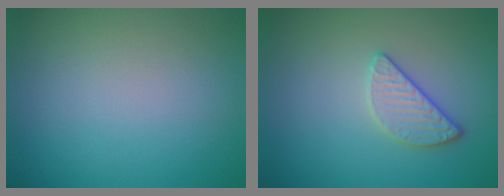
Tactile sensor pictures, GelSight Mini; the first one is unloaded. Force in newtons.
{"total": 2.4, "press": 2.2, "slide": 0.9}